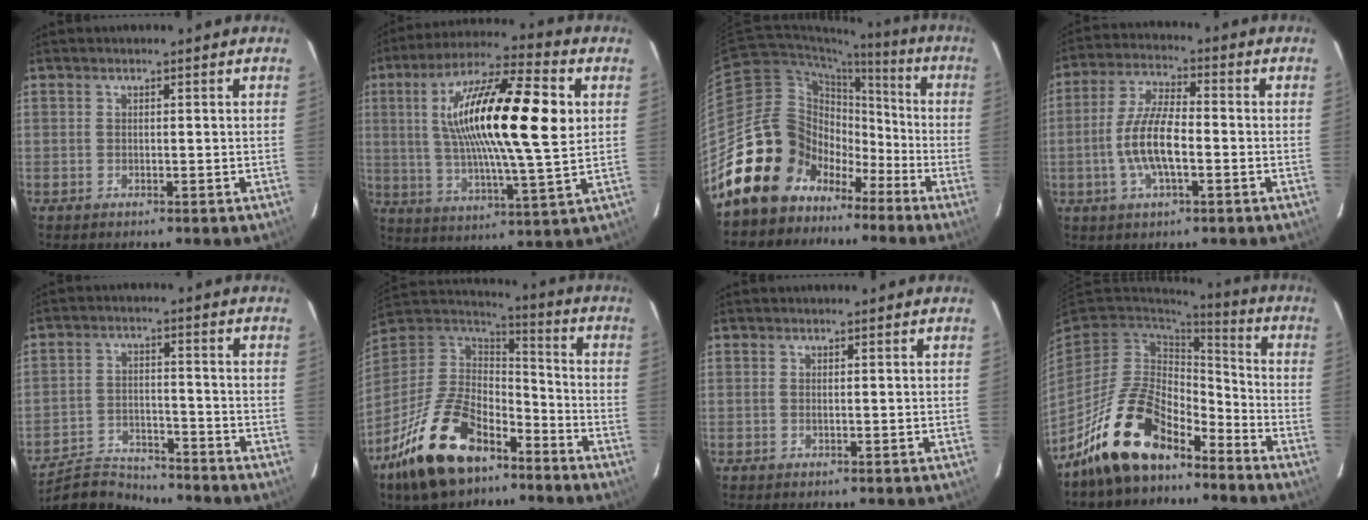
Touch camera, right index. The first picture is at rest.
{"total": 22.7, "force": [4.9, 4.4, 21.8], "torque": [-0.390, 0.019, 0.076]}
{"total": 17.0, "force": [-9.7, 13.3, 4.2], "torque": [-0.101, 0.059, -0.159]}
{"total": 10.1, "force": [-2.5, 3.4, 9.2], "torque": [-0.187, 0.002, -0.047]}
{"total": 10.6, "force": [-10.2, 2.2, 1.6], "torque": [-0.062, 0.005, -0.174]}
{"total": 22.0, "force": [-13.1, 11.7, 13.2], "torque": [-0.283, -0.002, -0.226]}
{"total": 0.0}
{"total": 15.9, "force": [-11.3, 7.1, 8.6], "torque": [-0.184, 0.011, -0.201]}